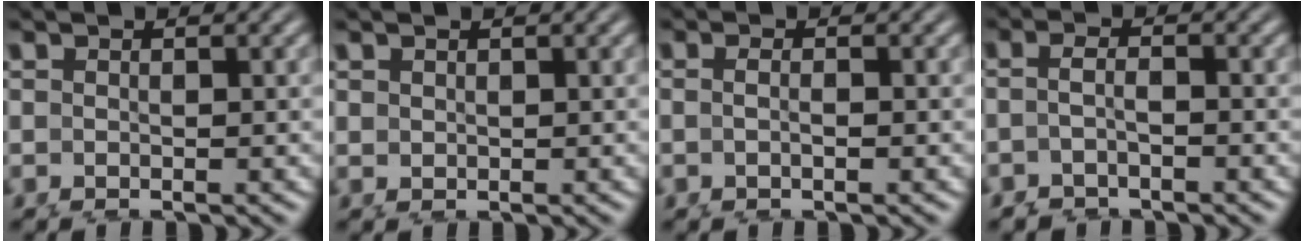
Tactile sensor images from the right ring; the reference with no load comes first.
{"total": 1.0, "force": [0.4, 0.9, 0.0], "torque": [-0.003, -0.005, 0.009]}
{"total": 1.5, "force": [-0.2, 0.3, 1.4], "torque": [-0.027, 0.001, -0.004]}
{"total": 2.3, "force": [-0.8, 1.7, 1.4], "torque": [-0.020, -0.004, -0.017]}